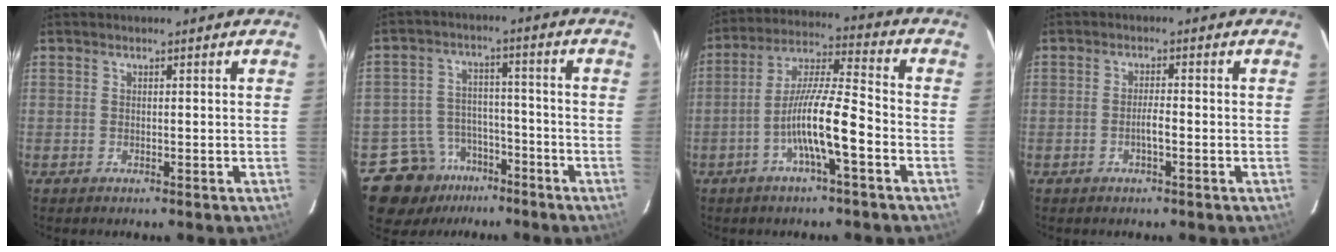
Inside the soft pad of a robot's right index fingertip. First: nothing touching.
{"total": 10.0, "force": [-6.5, 7.4, 1.2], "torque": [-0.023, 0.043, -0.096]}
{"total": 11.2, "force": [-4.0, 0.7, 10.4], "torque": [-0.199, 0.009, -0.076]}
{"total": 2.2, "force": [-0.7, 0.2, 2.0], "torque": [-0.036, 0.002, -0.014]}